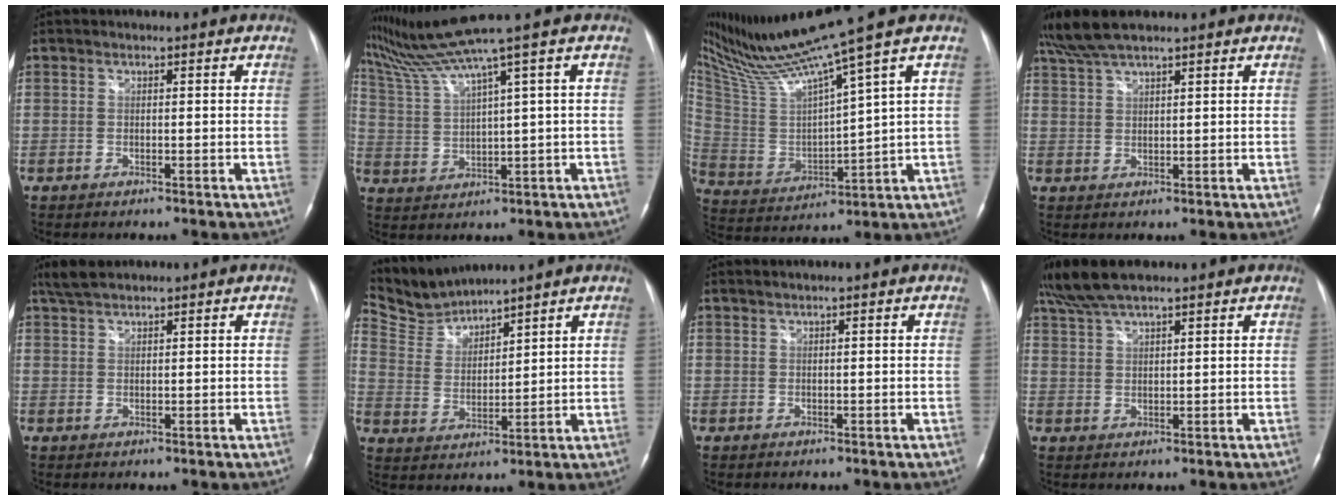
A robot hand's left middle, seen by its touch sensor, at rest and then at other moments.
{"total": 7.6, "force": [5.9, -2.8, 4.0], "torque": [-0.091, 0.006, 0.123]}
{"total": 16.1, "force": [12.7, -2.2, 9.7], "torque": [-0.181, -0.007, 0.242]}
{"total": 6.8, "force": [5.7, 0.9, 3.7], "torque": [-0.082, 0.029, 0.111]}
{"total": 3.3, "force": [2.9, 0.8, 1.5], "torque": [-0.037, 0.015, 0.059]}
{"total": 6.8, "force": [6.8, -0.2, -0.4], "torque": [-0.012, 0.008, 0.154]}
{"total": 0.8, "force": [0.6, -0.2, 0.4], "torque": [-0.010, 0.008, 0.017]}
{"total": 7.8, "force": [6.5, 1.3, 4.2], "torque": [-0.089, 0.031, 0.125]}